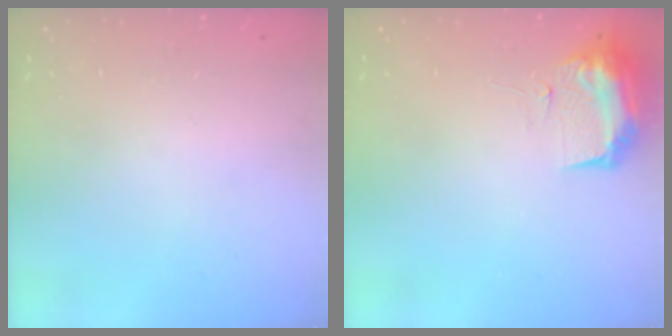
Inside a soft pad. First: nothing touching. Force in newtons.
{"total": 9.4, "press": 9.4, "slide": 0.9}